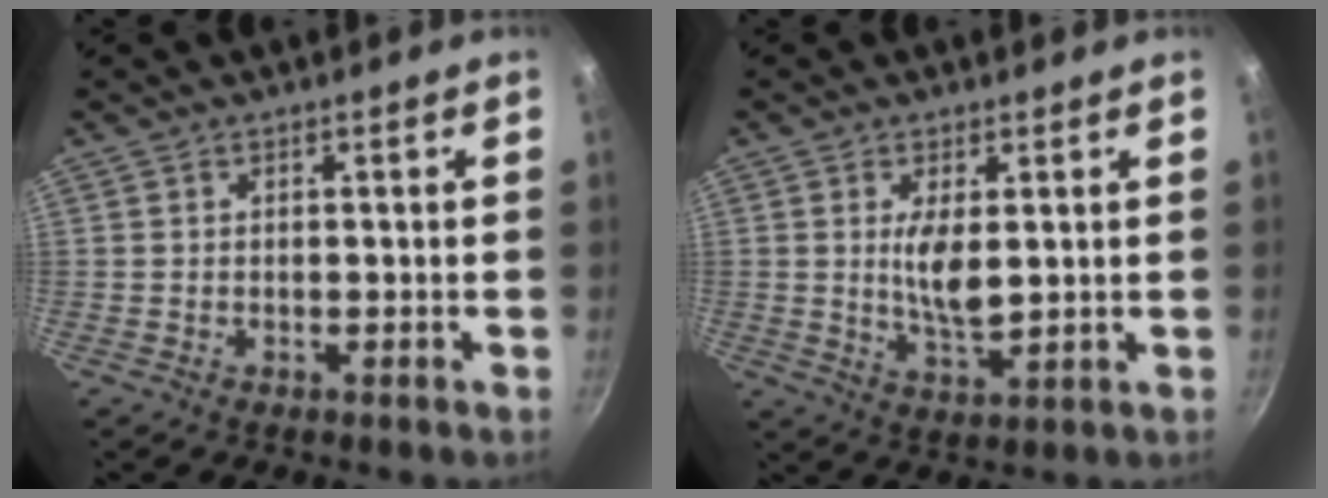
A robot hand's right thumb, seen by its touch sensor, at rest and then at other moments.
{"total": 6.5, "force": [1.1, 2.5, 5.9], "torque": [-0.106, -0.019, 0.027]}